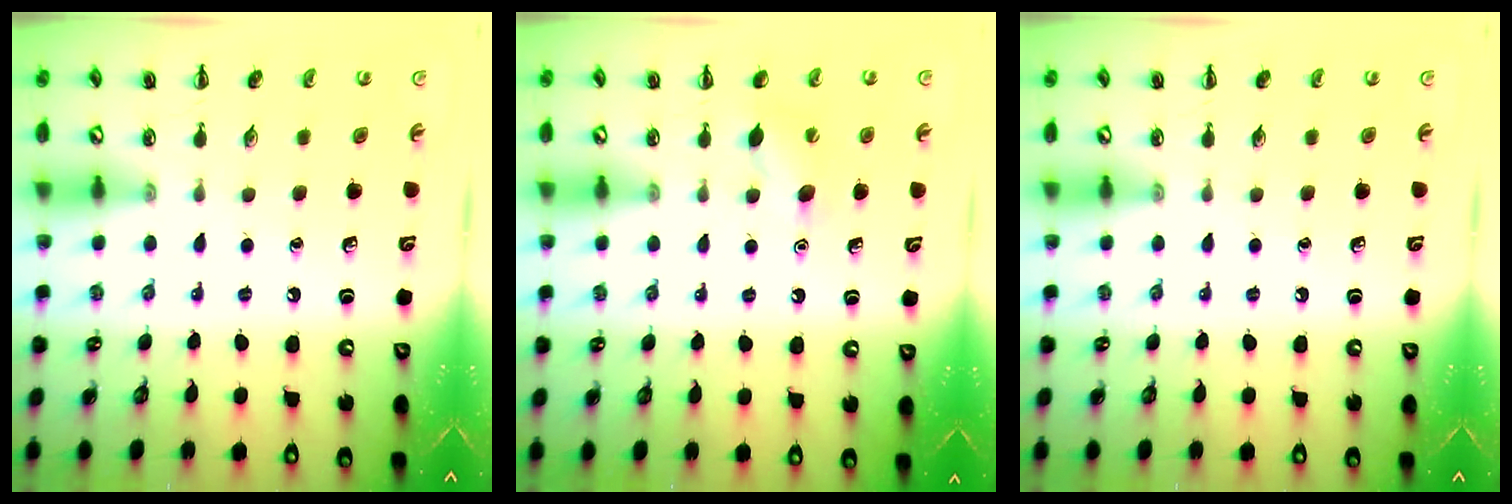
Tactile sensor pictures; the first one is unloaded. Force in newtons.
{"total": 6.7, "press": 6.6, "slide": 1.6}
{"total": 0.0}